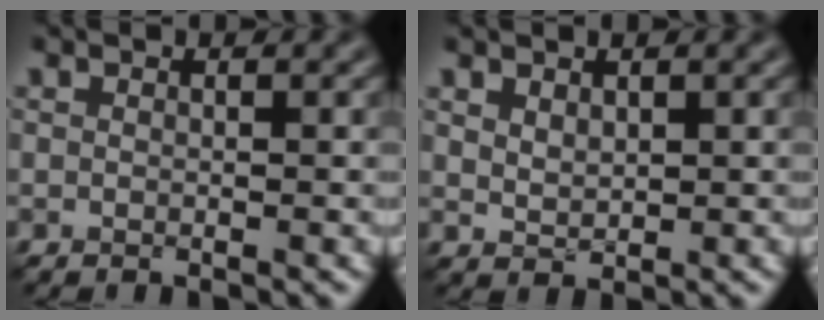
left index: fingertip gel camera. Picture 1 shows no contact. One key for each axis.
{"total": 1.4, "fx": 0.9, "fy": 0.8, "fz": 0.7, "tx": -0.016, "ty": -0.001, "tz": 0.021}